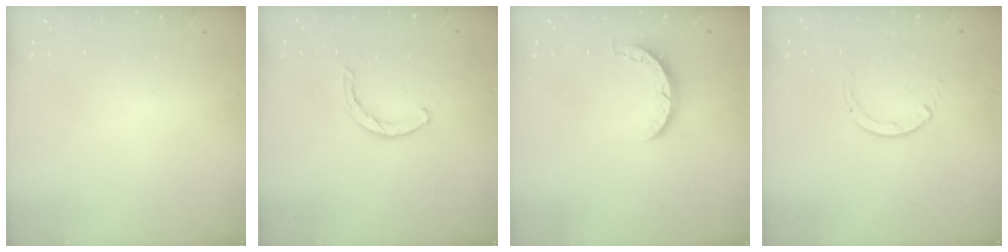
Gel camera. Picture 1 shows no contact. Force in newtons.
{"total": 2.5, "press": 2.5, "slide": 0.4}
{"total": 3.3, "press": 3.3, "slide": 0.4}
{"total": 0.9, "press": 0.9, "slide": 0.1}